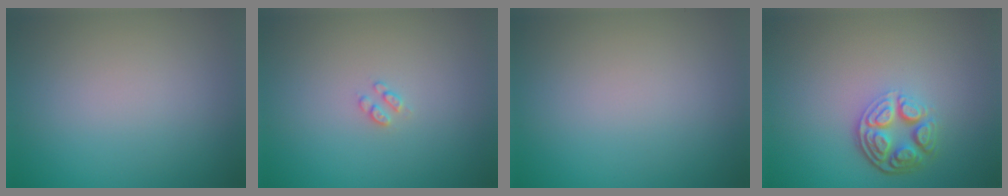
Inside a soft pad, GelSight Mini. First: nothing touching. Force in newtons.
{"total": 1.0, "press": 0.9, "slide": 0.2}
{"total": 0.0}
{"total": 4.5, "press": 3.4, "slide": 2.9}